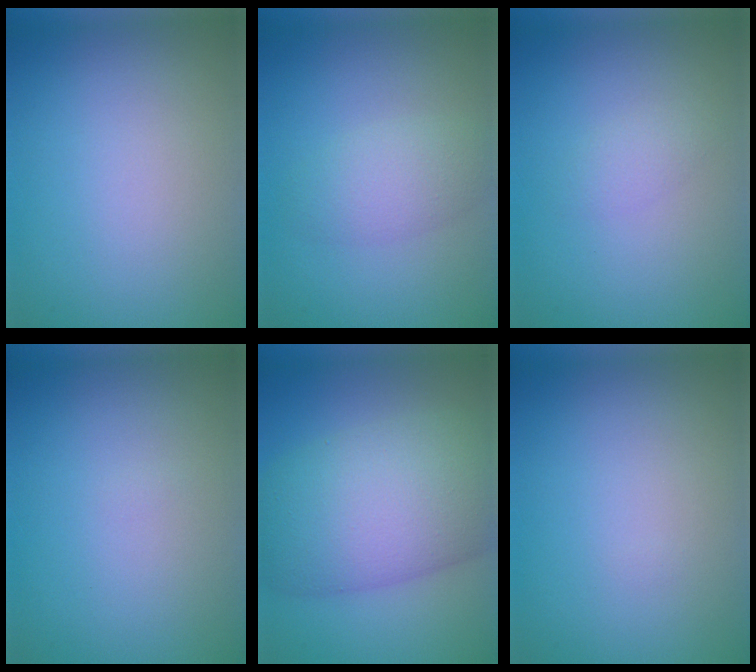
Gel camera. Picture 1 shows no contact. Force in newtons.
{"total": 2.8, "press": 2.8, "slide": 0.1}
{"total": 1.2, "press": 1.2, "slide": 0.1}
{"total": 0.0}
{"total": 10.8, "press": 10.8, "slide": 0.2}
{"total": 0.0}